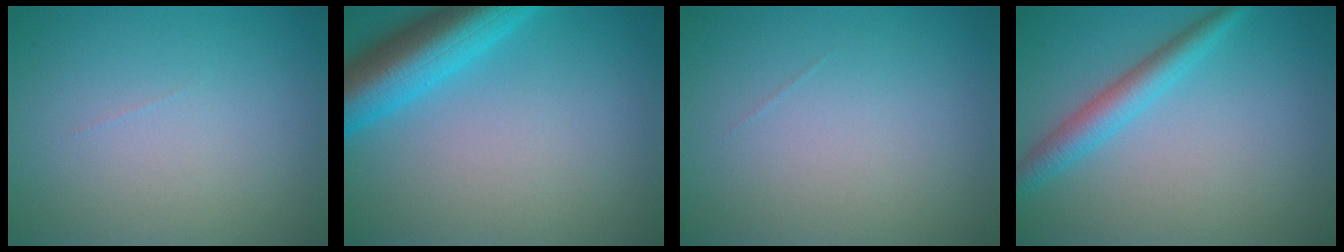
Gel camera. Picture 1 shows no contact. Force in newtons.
{"total": 7.5, "press": 7.5, "slide": 0.4}
{"total": 0.0}
{"total": 3.2, "press": 3.2, "slide": 0.0}